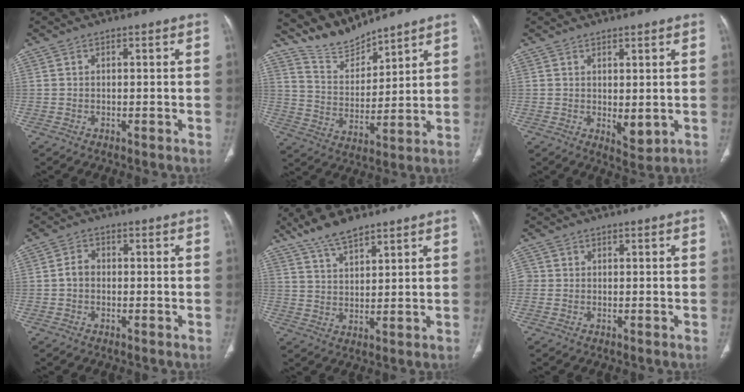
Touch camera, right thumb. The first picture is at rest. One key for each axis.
{"total": 8.7, "fx": 8.4, "fy": 1.8, "fz": 1.3, "tx": -0.012, "ty": -0.057, "tz": 0.177}
{"total": 4.0, "fx": 0.6, "fy": 1.8, "fz": 3.5, "tx": -0.048, "ty": -0.017, "tz": 0.020}
{"total": 2.5, "fx": -0.4, "fy": 1.9, "fz": 1.5, "tx": -0.021, "ty": 0.009, "tz": -0.015}
{"total": 8.0, "fx": 6.2, "fy": 2.6, "fz": 4.3, "tx": -0.067, "ty": -0.029, "tz": 0.120}
{"total": 1.5, "fx": -0.3, "fy": 1.4, "fz": 0.3, "tx": 0.001, "ty": 0.004, "tz": -0.011}